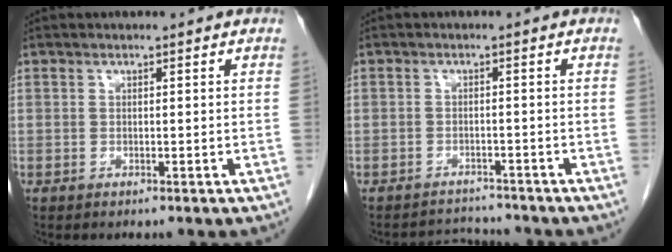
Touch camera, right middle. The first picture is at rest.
{"total": 3.4, "force": [-3.2, 0.3, -1.1], "torque": [0.013, -0.004, -0.049]}